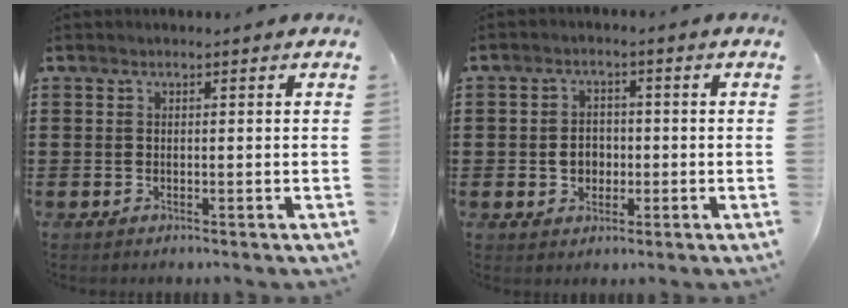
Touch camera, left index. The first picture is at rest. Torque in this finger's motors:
{"motor_torque": [0.45, 0.45, 0.11, 0.04]}